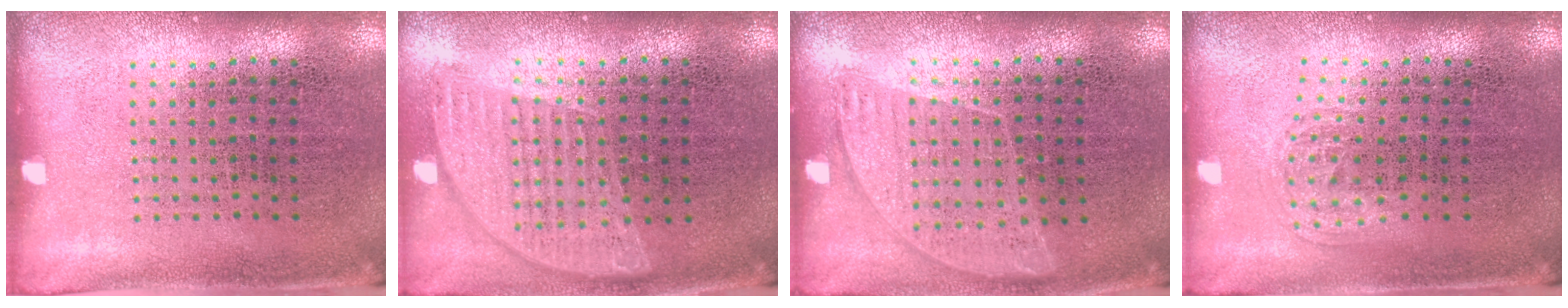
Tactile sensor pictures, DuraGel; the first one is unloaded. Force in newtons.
{"total": 0.9, "press": 0.9, "slide": 0.0}
{"total": 0.9, "press": 0.8, "slide": 0.3}
{"total": 1.0, "press": 0.6, "slide": 0.8}